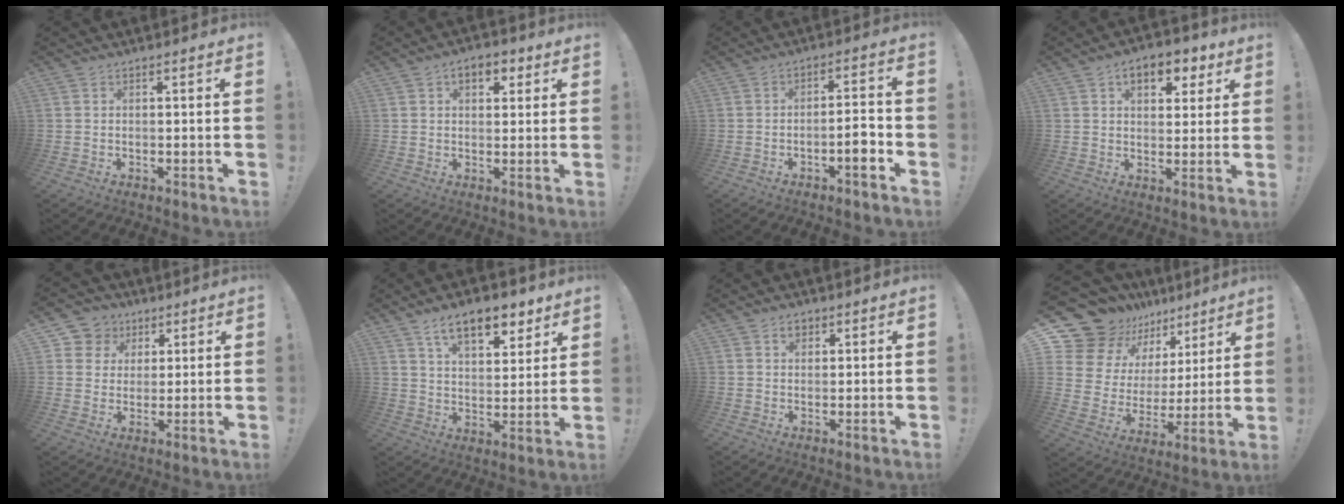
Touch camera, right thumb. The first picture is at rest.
{"total": 5.9, "force": [2.6, 3.7, 3.8], "torque": [-0.051, 0.001, 0.044]}
{"total": 6.4, "force": [-3.1, 1.4, 5.4], "torque": [-0.079, 0.014, -0.049]}
{"total": 9.2, "force": [4.4, 5.5, 5.8], "torque": [-0.080, -0.012, 0.078]}
{"total": 7.9, "force": [2.8, 7.3, 1.2], "torque": [-0.021, -0.017, 0.059]}
{"total": 12.8, "force": [8.3, 5.8, 7.8], "torque": [-0.122, -0.035, 0.147]}
{"total": 2.8, "force": [1.4, 2.0, 1.2], "torque": [-0.007, -0.004, 0.022]}
{"total": 14.7, "force": [11.4, 8.3, 4.0], "torque": [-0.074, -0.099, 0.224]}